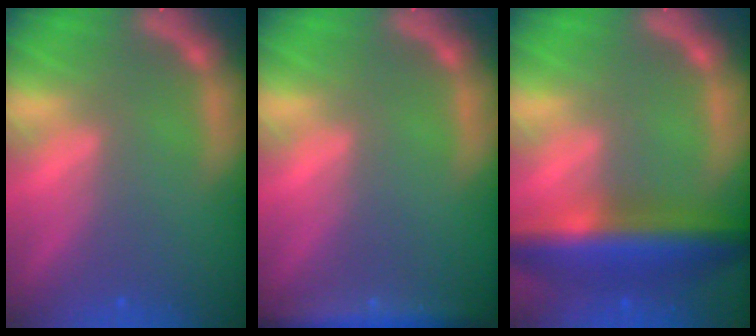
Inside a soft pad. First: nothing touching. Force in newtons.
{"total": 4.0}
{"total": 8.5}